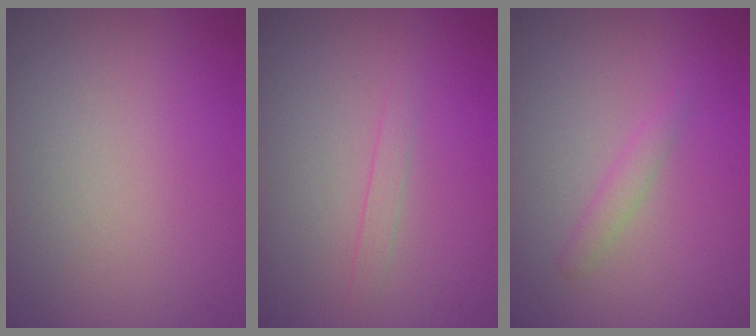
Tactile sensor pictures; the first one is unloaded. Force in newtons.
{"total": 0.8, "press": 0.8, "slide": 0.1}
{"total": 1.2, "press": 1.2, "slide": 0.0}